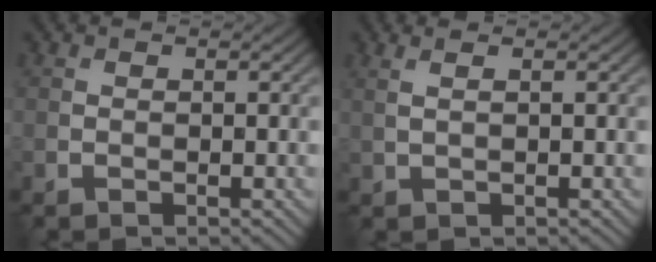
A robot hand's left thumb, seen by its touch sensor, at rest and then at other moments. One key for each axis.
{"total": 1.7, "fx": 0.9, "fy": 0.4, "fz": 1.3, "tx": -0.022, "ty": -0.001, "tz": 0.010}